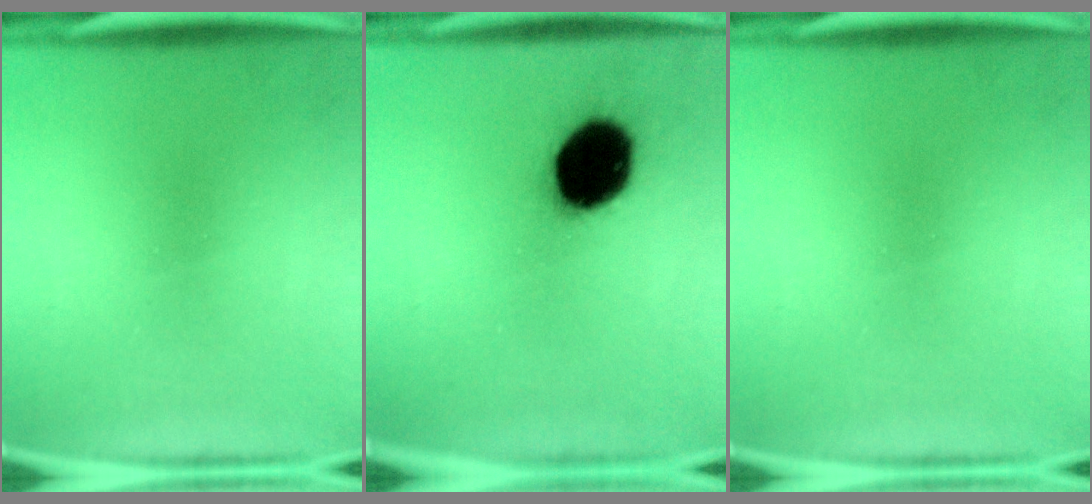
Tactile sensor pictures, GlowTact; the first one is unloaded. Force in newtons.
{"total": 18.7}
{"total": 0.0}